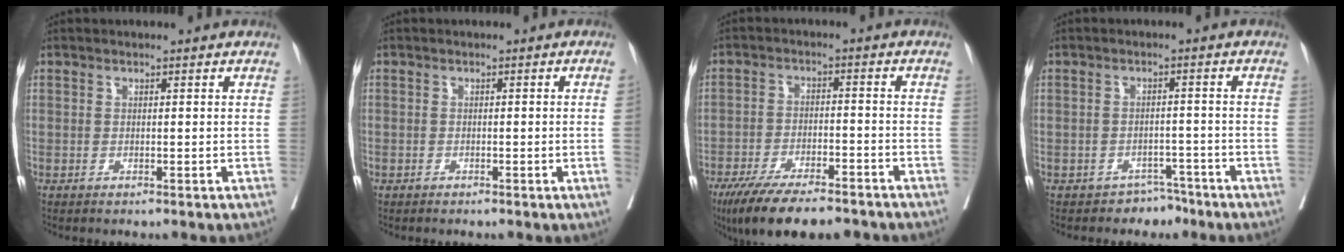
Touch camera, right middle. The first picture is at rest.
{"total": 1.1, "force": [-0.1, -0.7, 0.8], "torque": [-0.013, 0.002, -0.002]}
{"total": 14.2, "force": [-11.3, 3.0, 8.0], "torque": [-0.132, -0.020, -0.179]}
{"total": 2.7, "force": [-2.3, 1.4, -0.4], "torque": [0.009, 0.008, -0.033]}